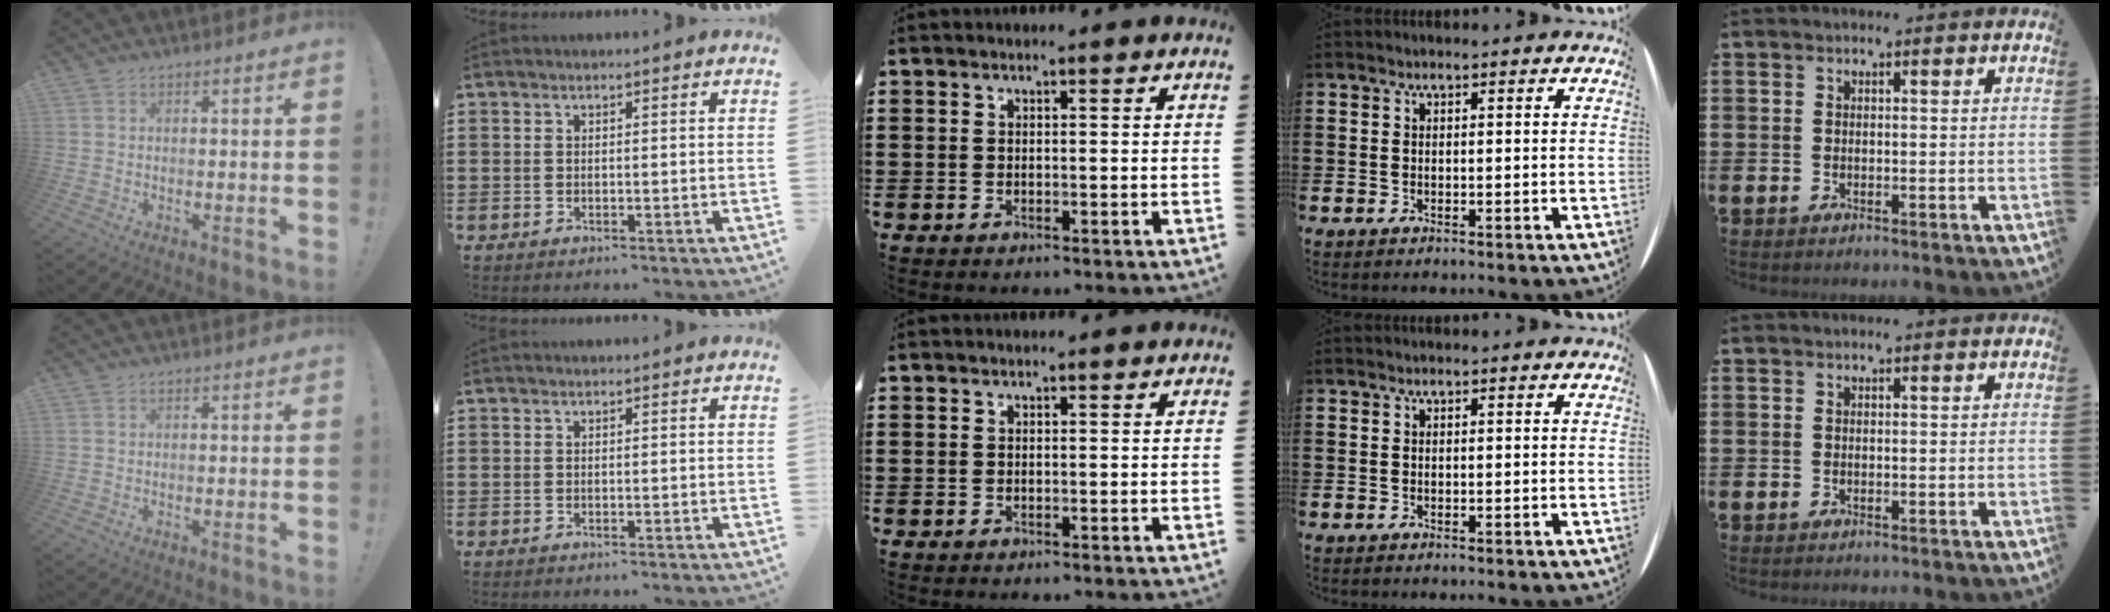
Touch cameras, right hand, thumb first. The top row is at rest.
{}